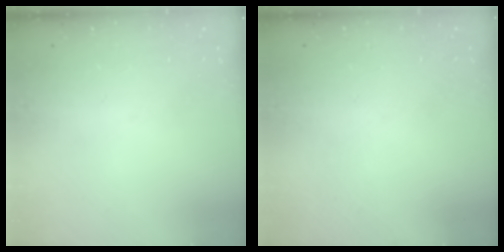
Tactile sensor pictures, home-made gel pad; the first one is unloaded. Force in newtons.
{"total": 2.4, "press": 2.4, "slide": 0.2}